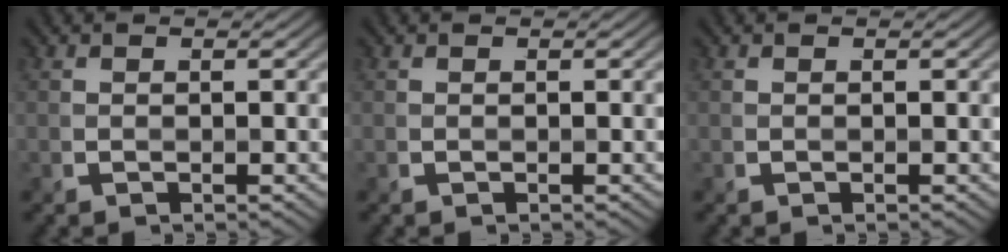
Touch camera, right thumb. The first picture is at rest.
{"total": 0.0}
{"total": 0.0}